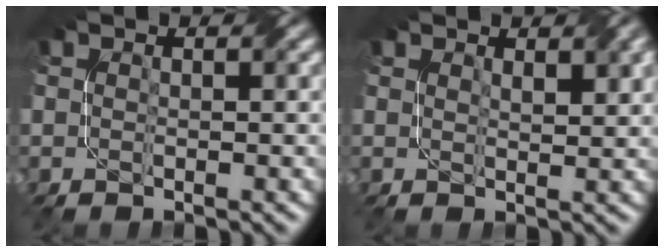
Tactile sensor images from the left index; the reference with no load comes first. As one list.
[{"total": 2.3, "force": [1.4, 0.6, 1.7], "torque": [-0.024, -0.004, 0.027]}]